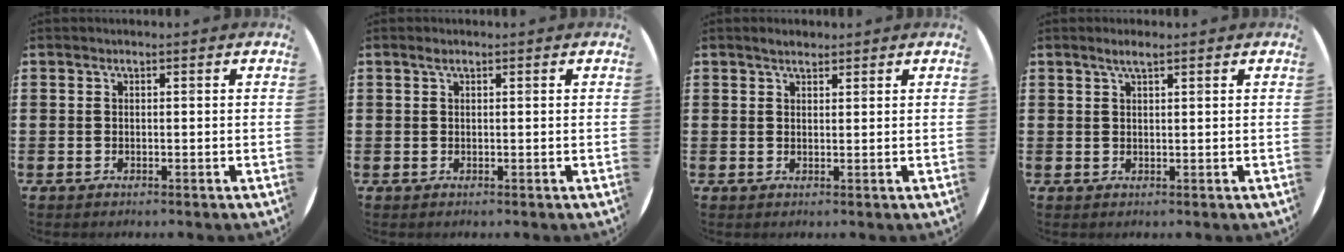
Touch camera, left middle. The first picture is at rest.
{"total": 0.5, "force": [0.3, 0.2, 0.3], "torque": [-0.007, 0.003, 0.006]}
{"total": 1.6, "force": [1.4, 0.5, 0.5], "torque": [-0.002, 0.001, 0.024]}
{"total": 1.8, "force": [1.4, 0.2, 1.1], "torque": [-0.023, 0.003, 0.025]}